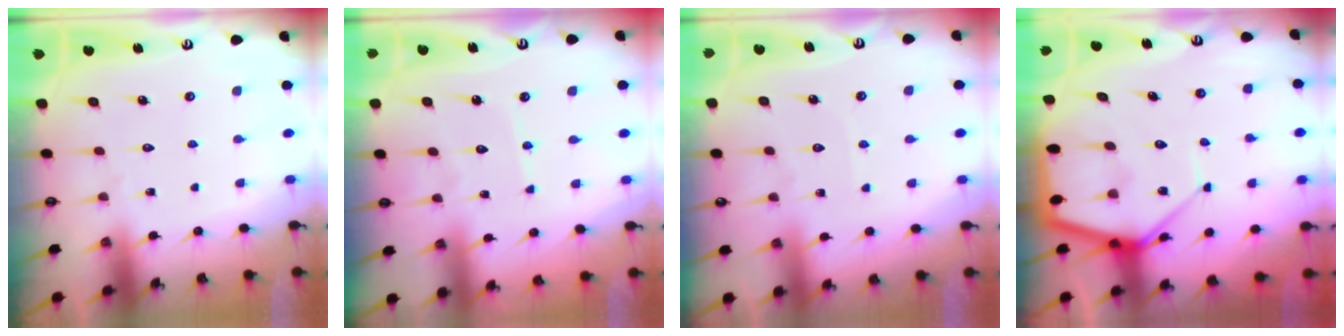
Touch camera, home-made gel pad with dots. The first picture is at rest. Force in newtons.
{"total": 3.8, "press": 3.8, "slide": 0.4}
{"total": 2.0, "press": 2.0, "slide": 0.3}
{"total": 12.0, "press": 11.9, "slide": 1.2}